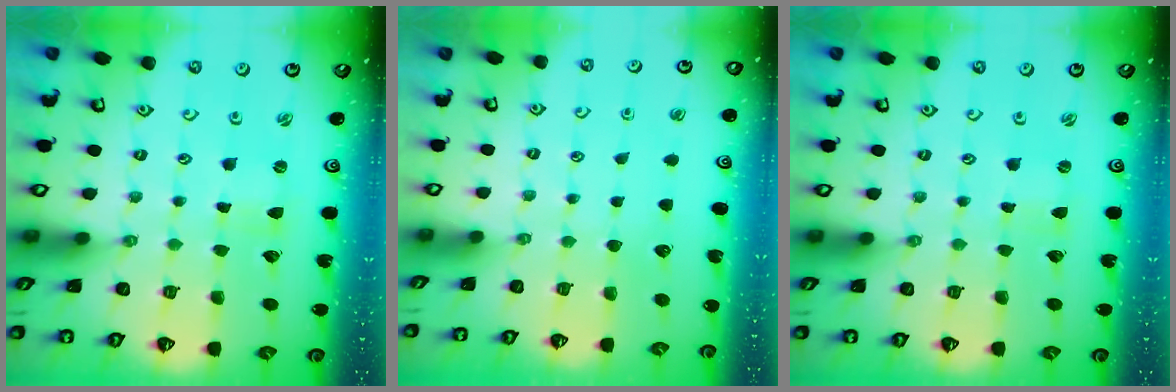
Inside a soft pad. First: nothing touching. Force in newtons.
{"total": 0.0}
{"total": 0.0}